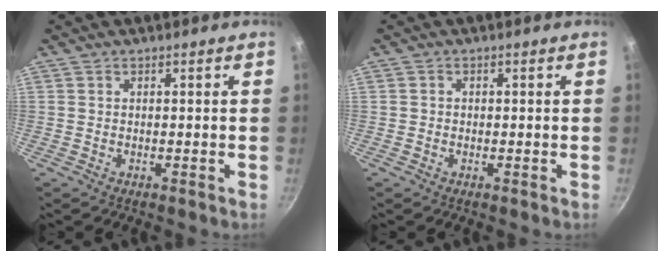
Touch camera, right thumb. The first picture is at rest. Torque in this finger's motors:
{"motor_torque": [0.27, -0.56, -0.05, -0.42, -0.04]}